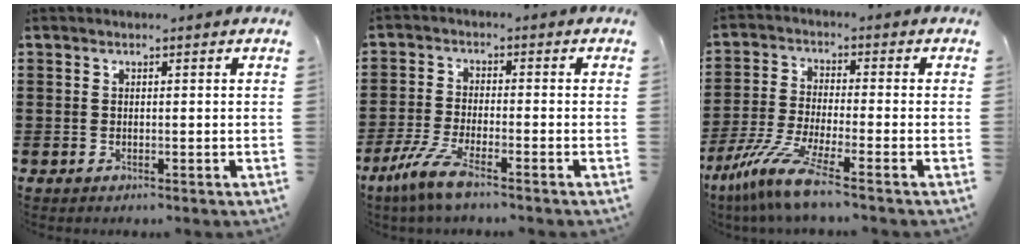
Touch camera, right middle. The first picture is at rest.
{"total": 6.0, "force": [-4.4, 0.5, 4.0], "torque": [-0.107, -0.021, -0.089]}
{"total": 8.4, "force": [-6.0, 0.4, 5.9], "torque": [-0.143, -0.021, -0.121]}